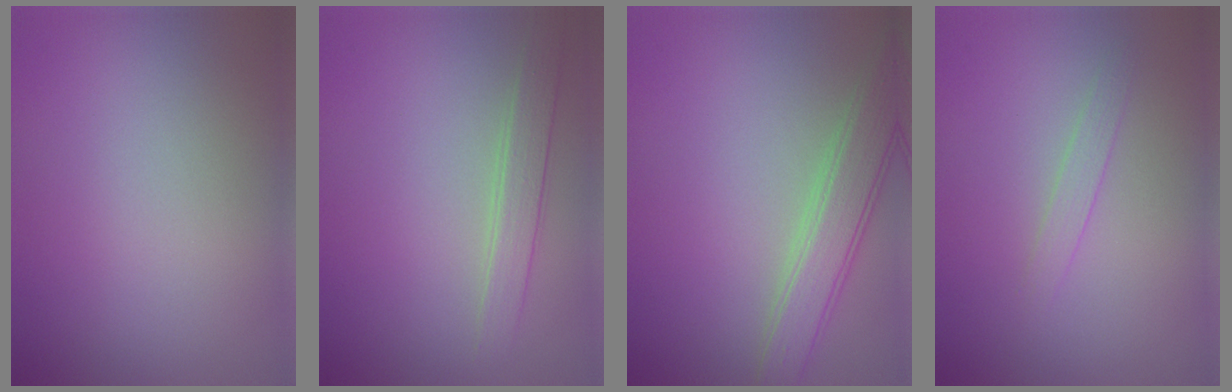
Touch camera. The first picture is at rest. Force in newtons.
{"total": 2.2, "press": 2.2, "slide": 0.2}
{"total": 4.2, "press": 4.2, "slide": 0.3}
{"total": 1.0, "press": 1.0, "slide": 0.0}